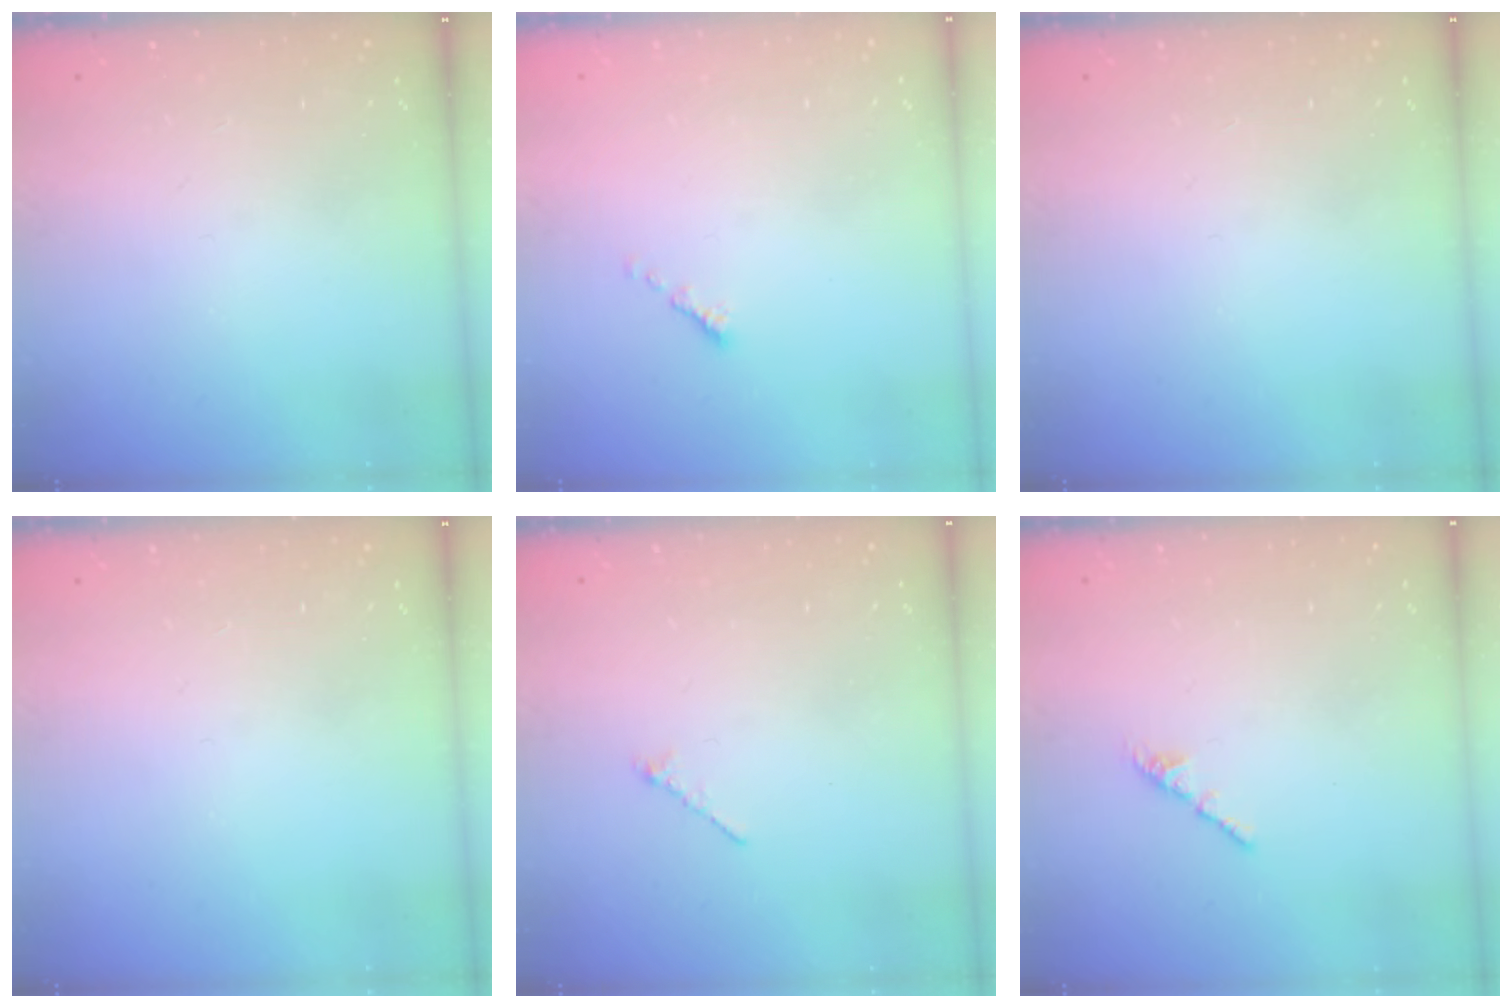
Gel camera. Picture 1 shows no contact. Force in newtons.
{"total": 0.6, "press": 0.5, "slide": 0.2}
{"total": 0.0}
{"total": 0.0}
{"total": 0.8, "press": 0.7, "slide": 0.4}
{"total": 2.4, "press": 2.3, "slide": 0.8}